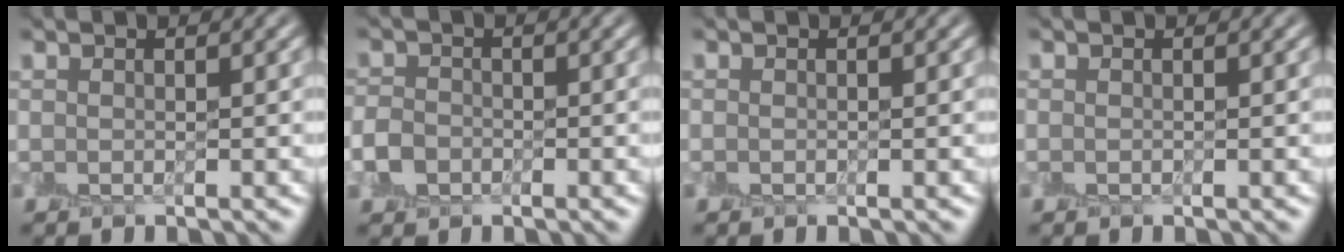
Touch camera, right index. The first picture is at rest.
{"total": 1.6, "force": [-0.8, 1.3, 0.3], "torque": [-0.006, 0.003, -0.018]}
{"total": 0.0}
{"total": 0.0}